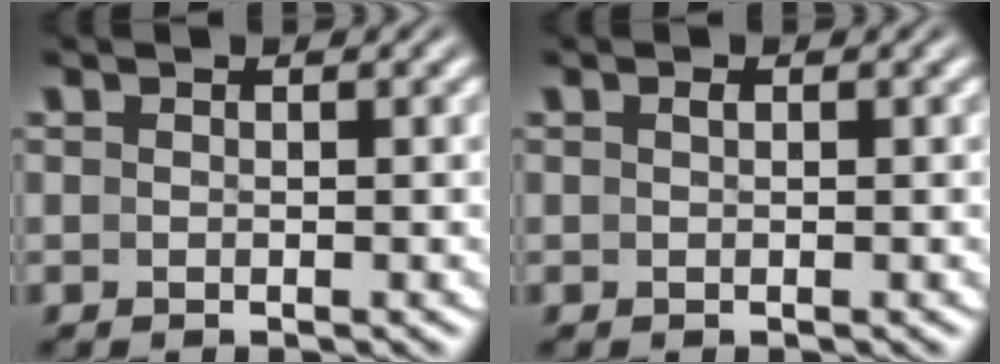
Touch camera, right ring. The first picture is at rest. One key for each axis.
{"total": 0.0}